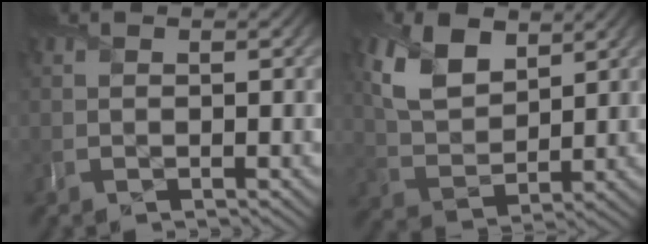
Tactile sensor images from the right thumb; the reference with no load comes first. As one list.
[{"total": 8.1, "force": [4.1, 4.6, 5.3], "torque": [-0.129, -0.002, 0.082]}]